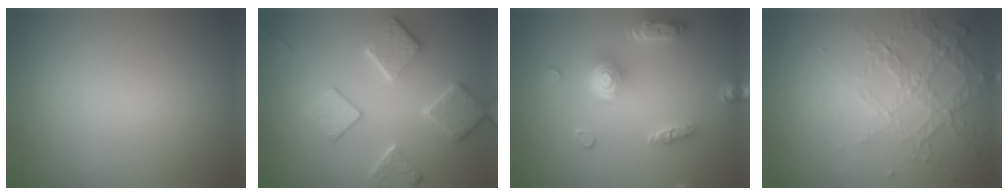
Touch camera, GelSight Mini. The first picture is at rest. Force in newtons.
{"total": 4.2, "press": 4.1, "slide": 0.9}
{"total": 4.8, "press": 3.7, "slide": 3.0}
{"total": 4.3, "press": 2.8, "slide": 3.3}